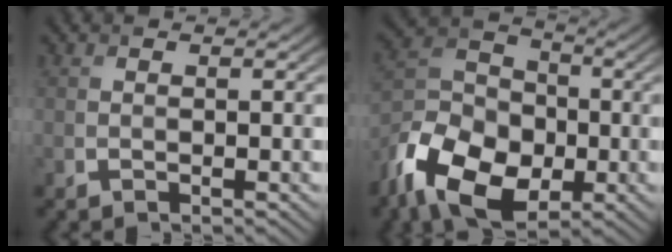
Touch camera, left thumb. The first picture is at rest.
{"total": 13.4, "force": [-6.7, 8.4, 8.0], "torque": [-0.179, -0.028, -0.145]}